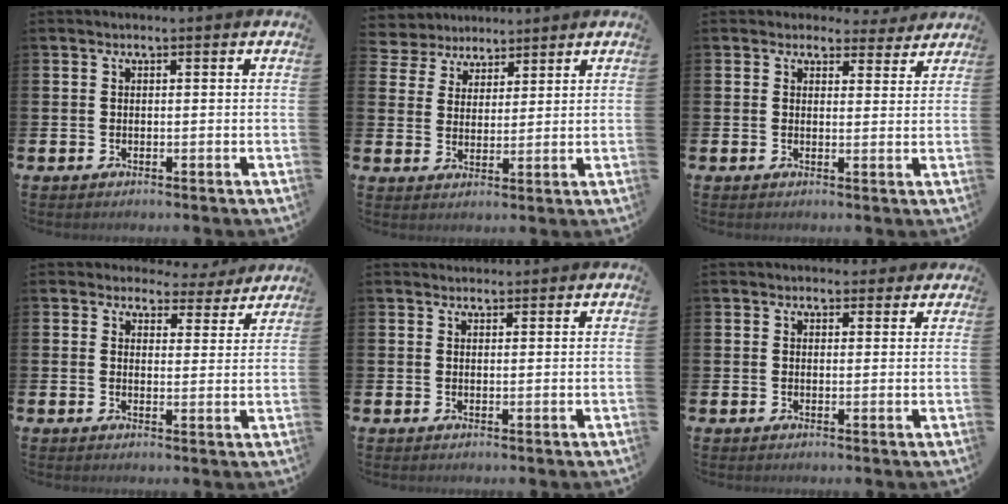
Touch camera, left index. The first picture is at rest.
{"total": 4.4, "force": [3.8, 1.9, -1.0], "torque": [-0.009, -0.015, 0.070]}
{"total": 3.3, "force": [3.0, 1.3, 0.3], "torque": [0.000, -0.019, 0.051]}
{"total": 3.6, "force": [3.2, 1.6, 0.5], "torque": [-0.007, -0.024, 0.051]}
{"total": 1.4, "force": [1.4, 0.5, 0.0], "torque": [0.007, -0.002, 0.024]}
{"total": 1.9, "force": [1.6, 1.0, 0.0], "torque": [0.013, -0.002, 0.026]}